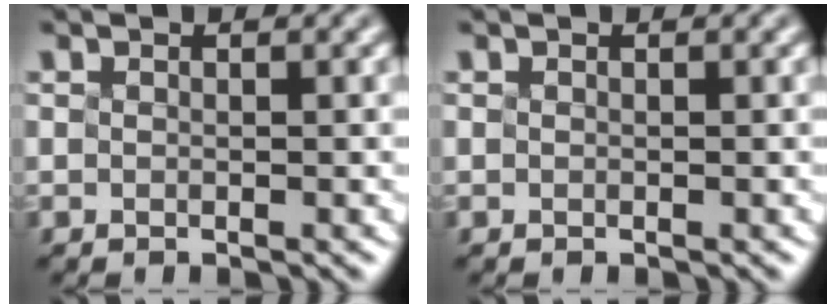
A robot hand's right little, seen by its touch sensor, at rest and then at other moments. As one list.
[{"total": 0.0}]